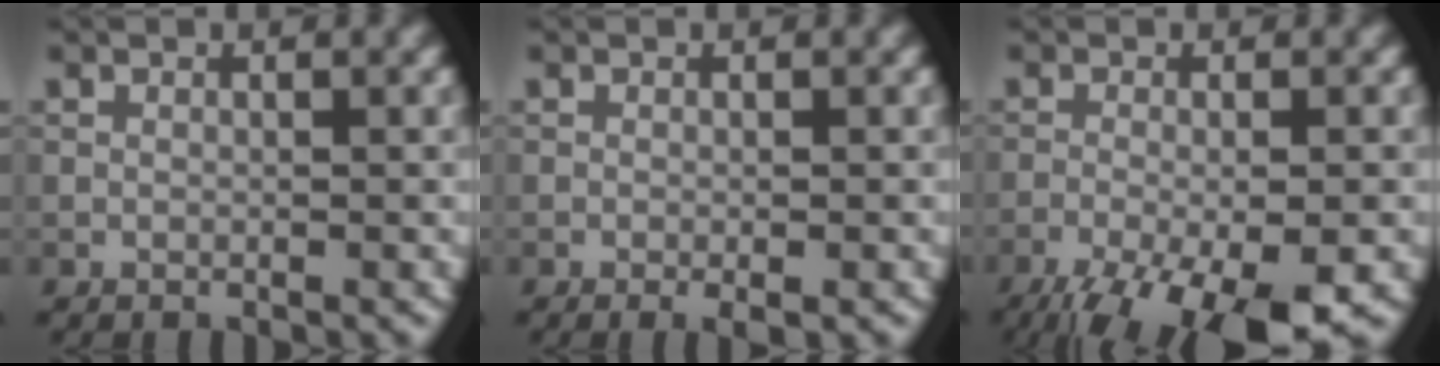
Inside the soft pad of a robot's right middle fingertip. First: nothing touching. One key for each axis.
{"total": 1.1, "fx": -0.5, "fy": 0.1, "fz": 1.0, "tx": -0.014, "ty": -0.006, "tz": -0.007}
{"total": 9.9, "fx": -6.2, "fy": 2.8, "fz": 7.1, "tx": -0.129, "ty": -0.038, "tz": -0.097}